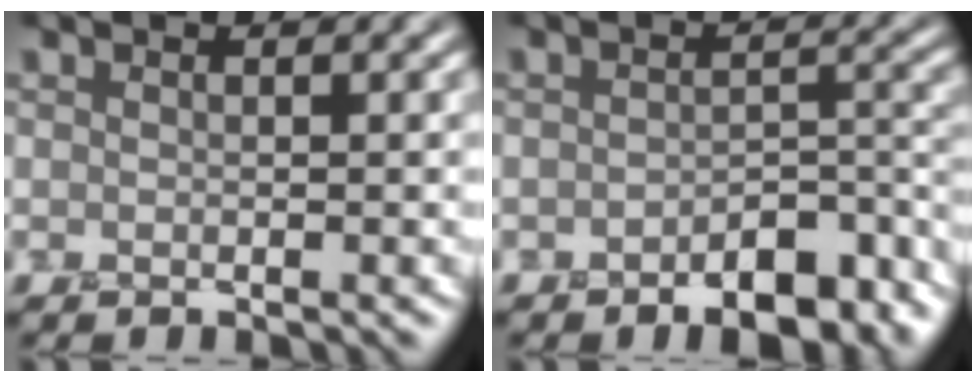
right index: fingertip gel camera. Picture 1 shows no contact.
{"total": 6.5, "force": [-4.1, 2.9, 4.1], "torque": [-0.045, -0.003, -0.059]}